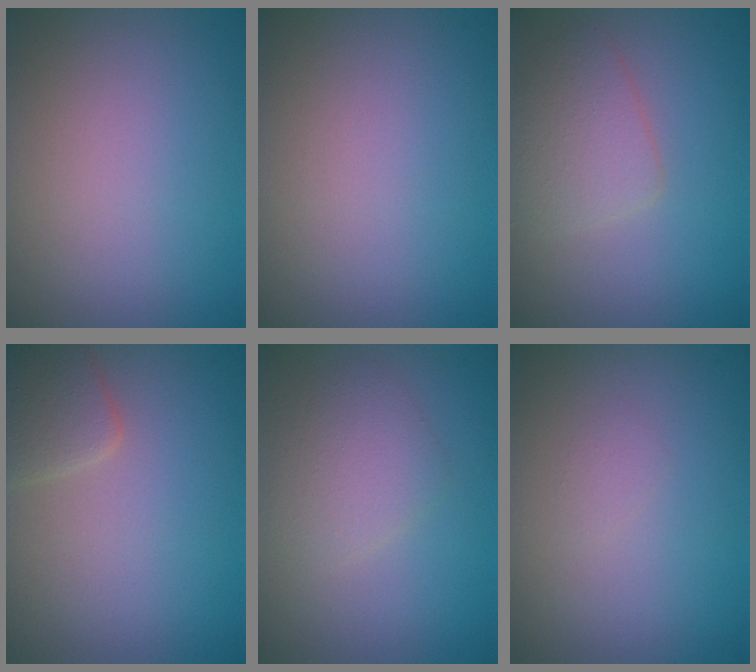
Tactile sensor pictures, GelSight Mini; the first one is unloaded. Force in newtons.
{"total": 0.0}
{"total": 2.8, "press": 2.8, "slide": 0.1}
{"total": 2.3, "press": 2.3, "slide": 0.1}
{"total": 2.8, "press": 2.8, "slide": 0.1}
{"total": 0.6, "press": 0.6, "slide": 0.0}